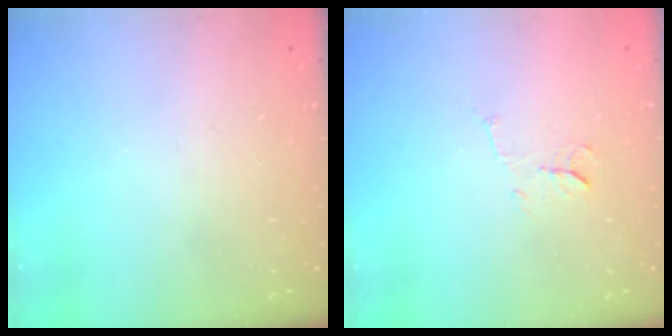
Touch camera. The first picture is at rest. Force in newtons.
{"total": 5.6, "press": 5.6, "slide": 0.4}